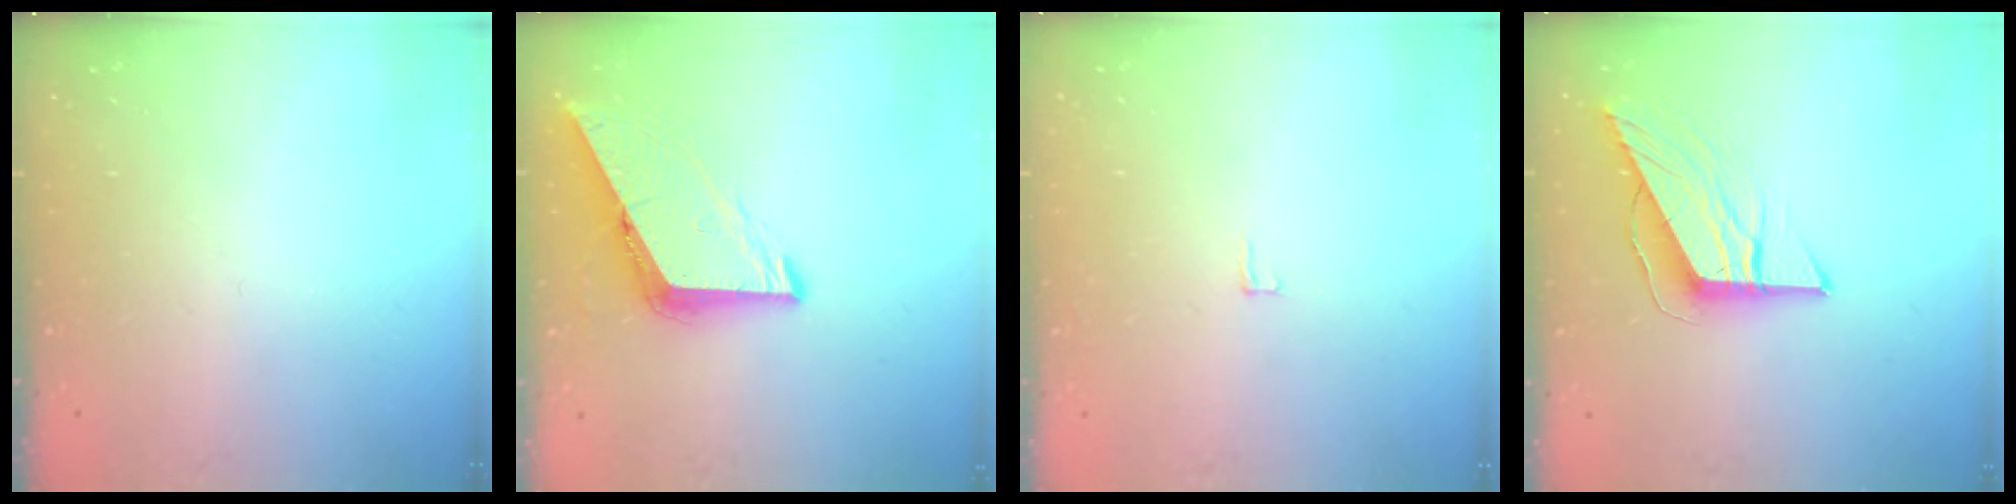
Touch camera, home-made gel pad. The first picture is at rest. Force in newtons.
{"total": 7.9, "press": 7.9, "slide": 0.4}
{"total": 2.0, "press": 2.0, "slide": 0.2}
{"total": 9.8, "press": 9.8, "slide": 0.5}